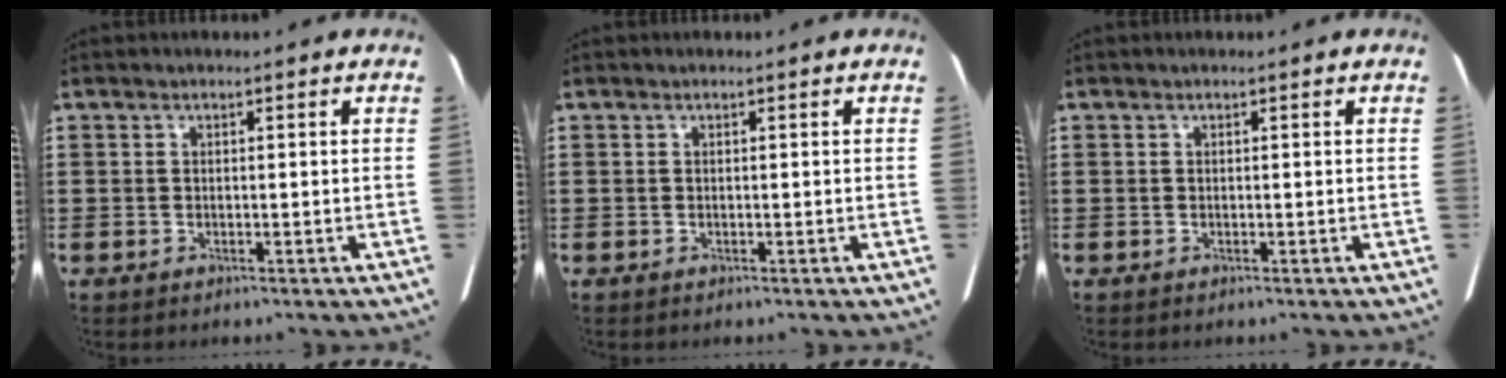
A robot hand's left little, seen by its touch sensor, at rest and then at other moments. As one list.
[{"total": 0.0}, {"total": 0.0}]